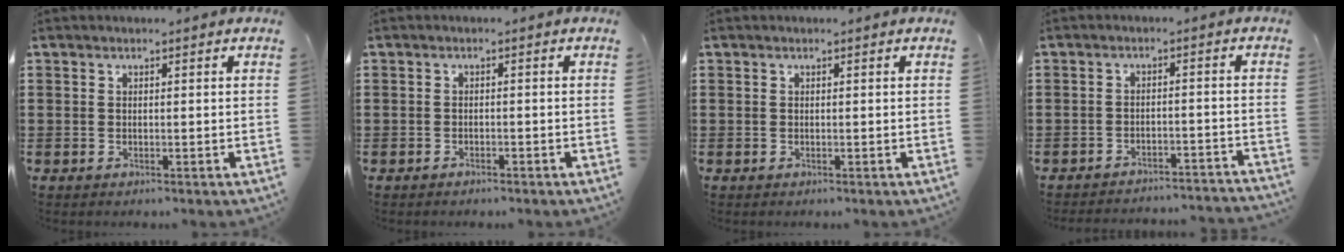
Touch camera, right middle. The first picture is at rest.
{"total": 0.8, "force": [-0.8, 0.1, 0.1], "torque": [-0.004, -0.001, -0.017]}
{"total": 0.0}
{"total": 2.9, "force": [-2.9, -0.2, 0.2], "torque": [-0.007, 0.001, -0.061]}